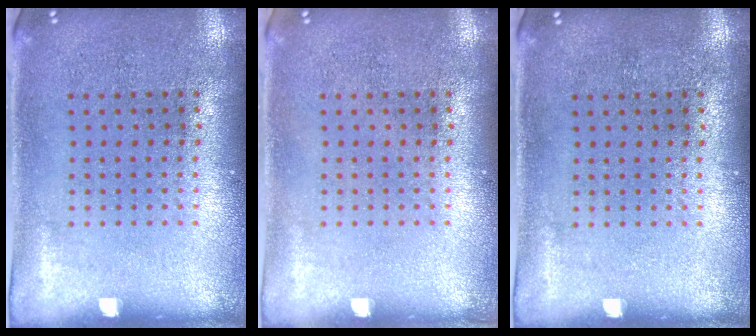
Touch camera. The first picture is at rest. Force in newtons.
{"total": 0.0}
{"total": 0.0}